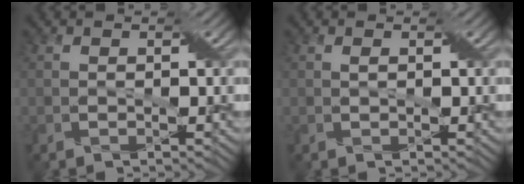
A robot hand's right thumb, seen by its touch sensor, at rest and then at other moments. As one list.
[{"total": 0.5, "force": [0.2, 0.2, 0.5], "torque": [-0.011, 0.004, 0.004]}]